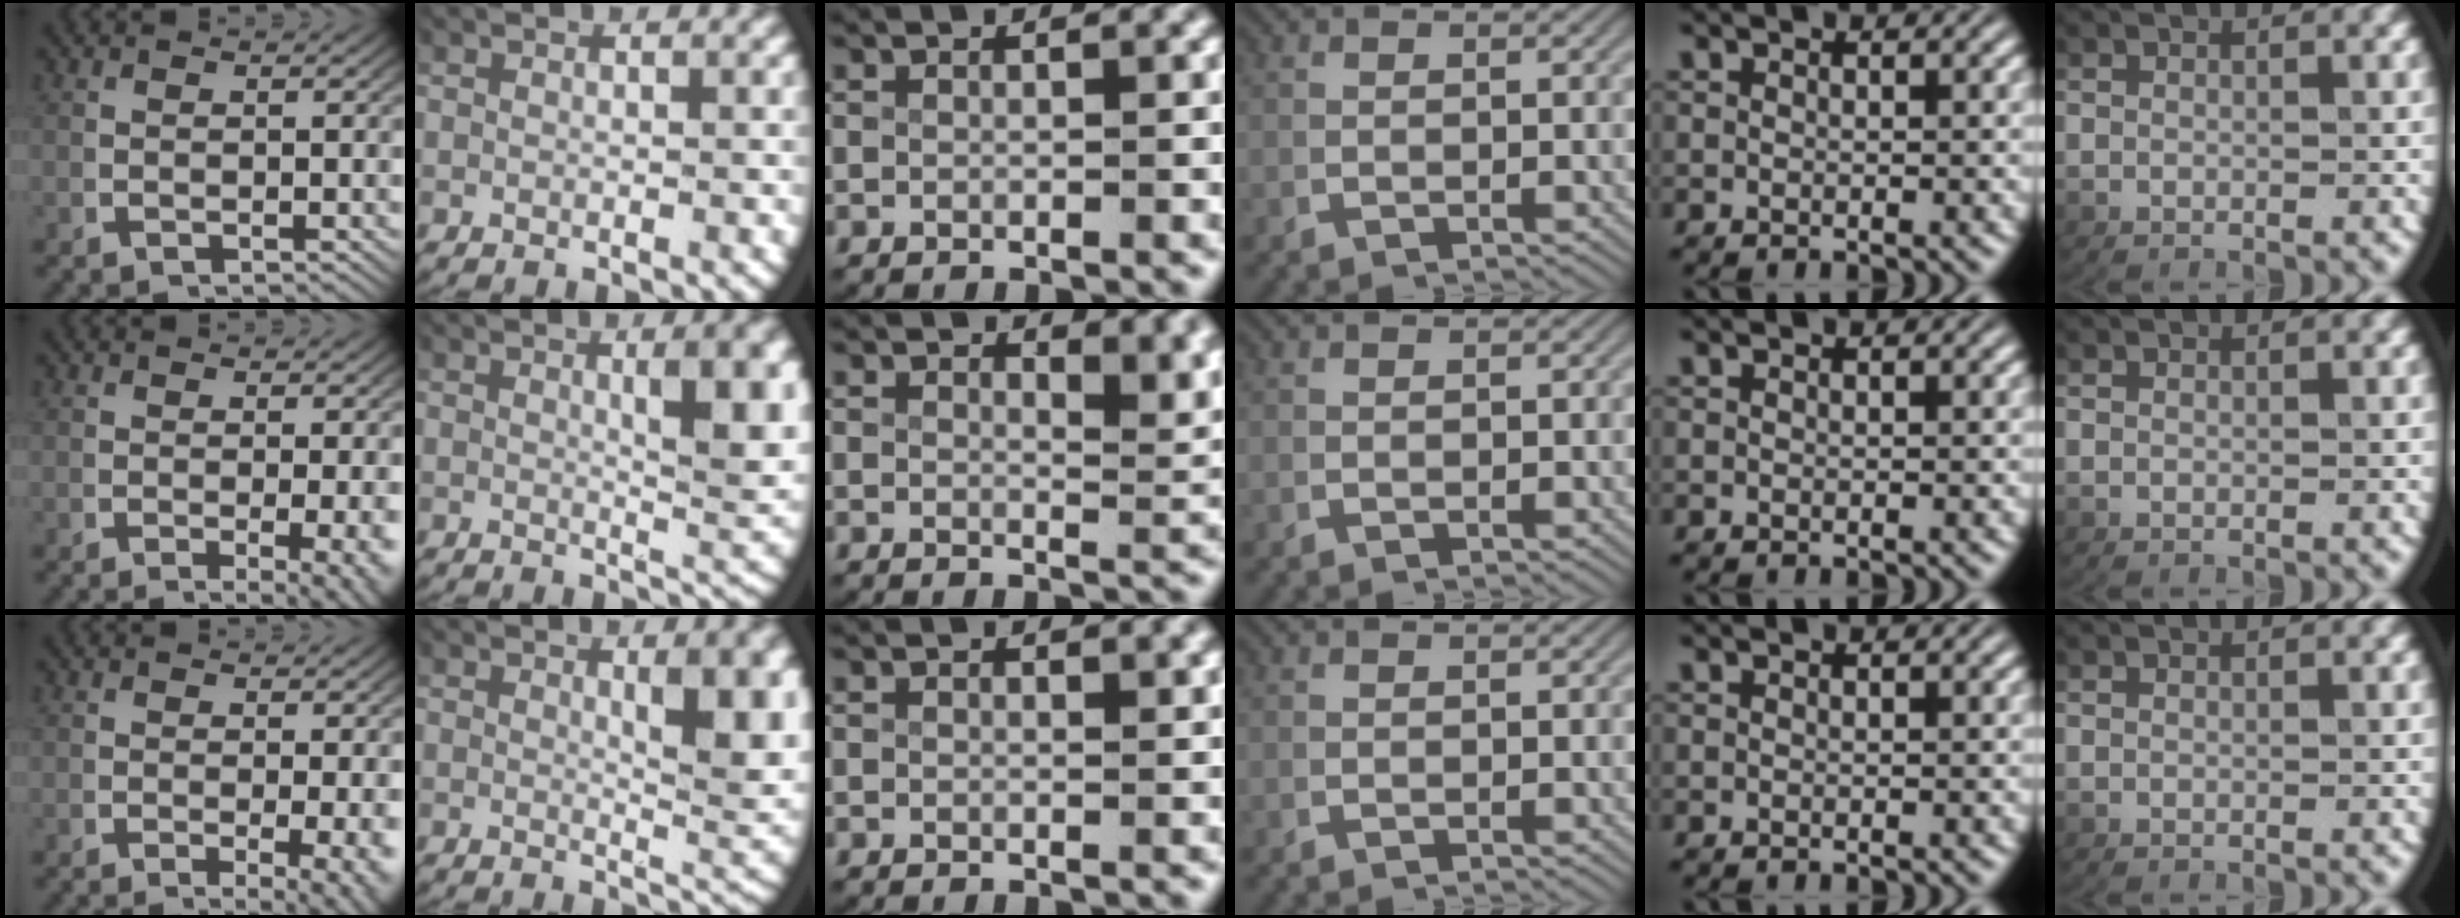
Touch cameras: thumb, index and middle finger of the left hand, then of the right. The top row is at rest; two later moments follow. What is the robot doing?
{"motion": "lift_and_place", "object": "plastic wrap"}